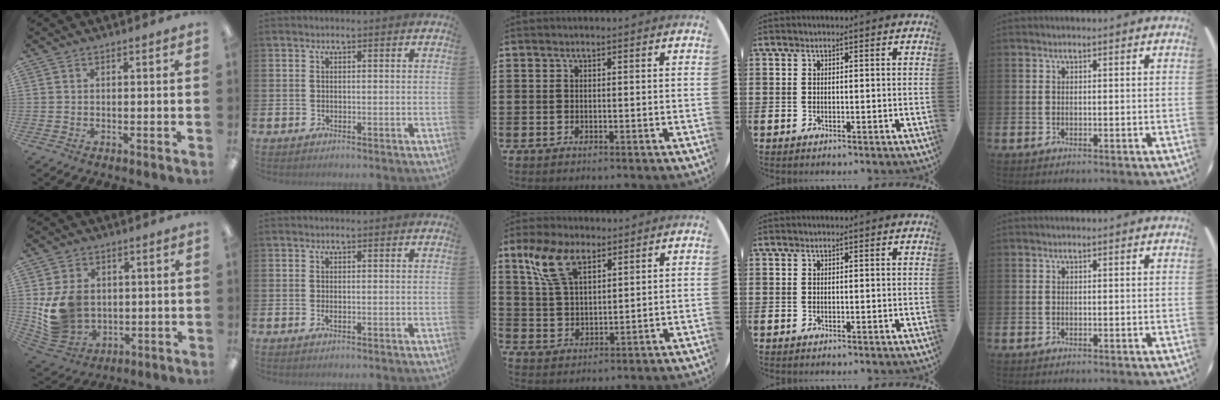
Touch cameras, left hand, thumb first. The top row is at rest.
{"thumb": {"total": 12.2, "force": [1.0, 10.4, 6.3], "torque": [-0.142, 0.002, 0.026]}, "index": {"total": 0.5, "force": [0.0, 0.1, 0.5], "torque": [-0.016, 0.001, 0.001]}, "middle": {"total": 7.9, "force": [5.0, 3.6, 4.9], "torque": [-0.111, 0.005, 0.094]}}